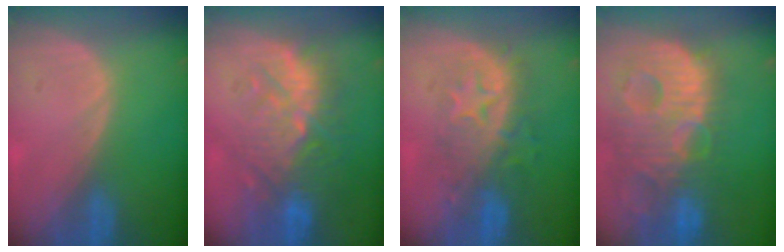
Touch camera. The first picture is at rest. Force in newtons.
{"total": 10.1, "press": 9.7, "slide": 2.8}
{"total": 8.3, "press": 8.0, "slide": 2.2}
{"total": 14.1, "press": 12.2, "slide": 7.0}